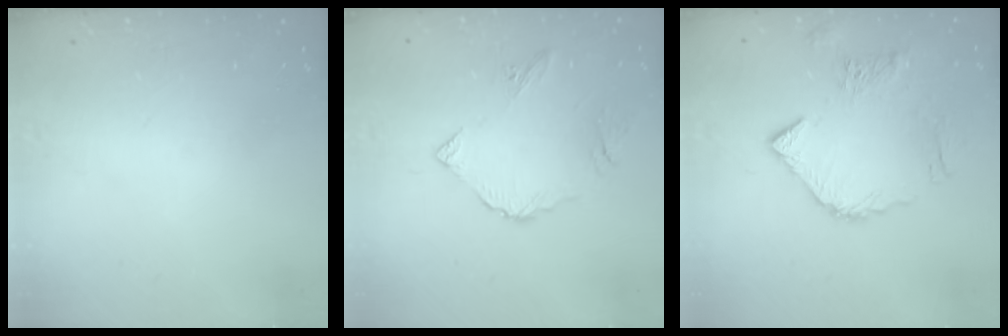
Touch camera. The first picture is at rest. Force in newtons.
{"total": 7.5, "press": 7.5, "slide": 0.8}
{"total": 11.0, "press": 10.9, "slide": 1.5}